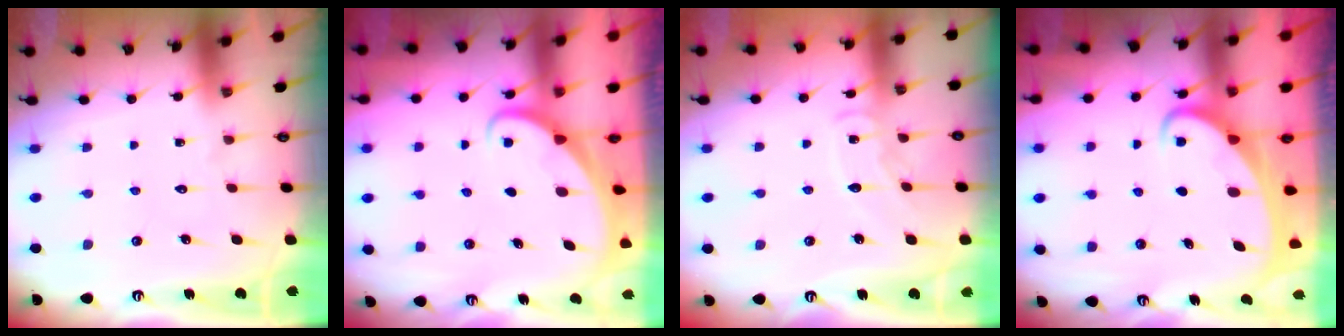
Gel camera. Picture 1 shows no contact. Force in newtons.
{"total": 1.7, "press": 1.7, "slide": 0.1}
{"total": 7.6, "press": 7.6, "slide": 0.8}
{"total": 2.6, "press": 2.6, "slide": 0.4}